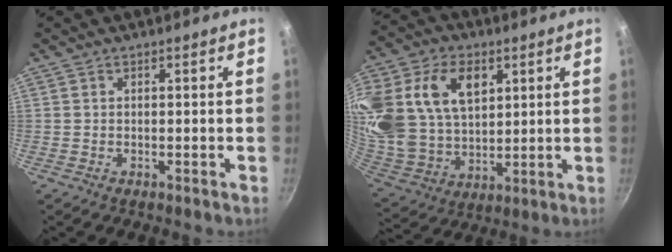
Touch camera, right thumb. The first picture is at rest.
{"total": 27.6, "force": [10.1, 18.8, 17.5], "torque": [-0.384, 0.019, 0.194]}